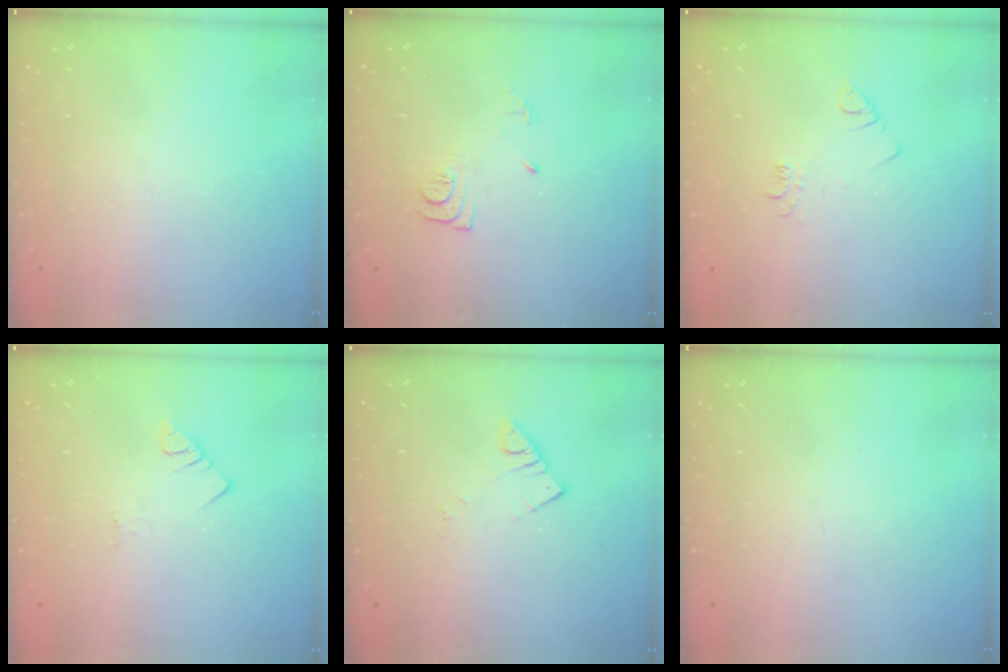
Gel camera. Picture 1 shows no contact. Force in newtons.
{"total": 8.4, "press": 8.3, "slide": 0.8}
{"total": 3.3, "press": 3.3, "slide": 0.4}
{"total": 2.8, "press": 2.8, "slide": 0.4}
{"total": 2.6, "press": 2.6, "slide": 0.1}
{"total": 0.0}